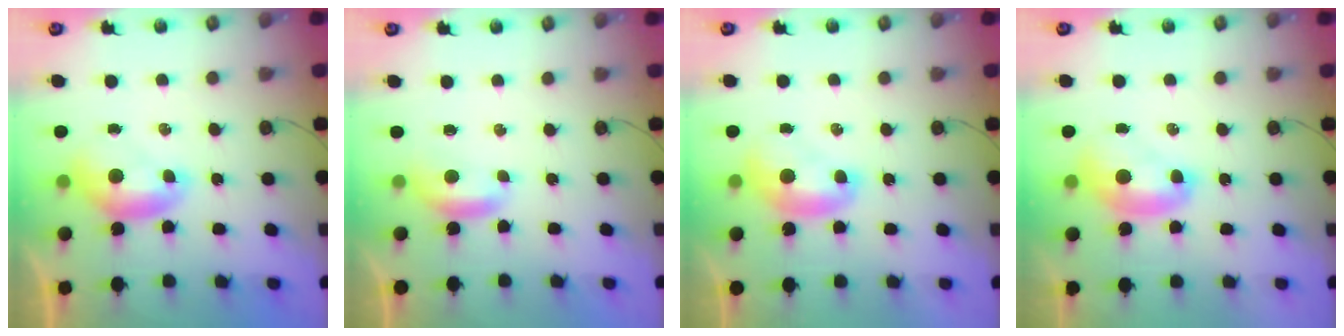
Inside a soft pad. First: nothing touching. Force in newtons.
{"total": 1.6, "press": 1.6, "slide": 0.3}
{"total": 1.6, "press": 1.5, "slide": 0.3}
{"total": 1.9, "press": 1.9, "slide": 0.0}